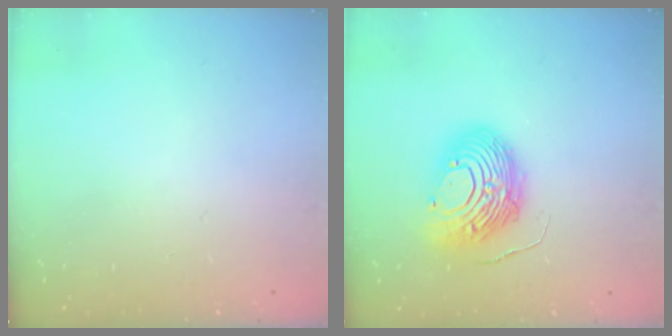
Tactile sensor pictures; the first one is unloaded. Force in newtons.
{"total": 13.8, "press": 13.7, "slide": 1.3}